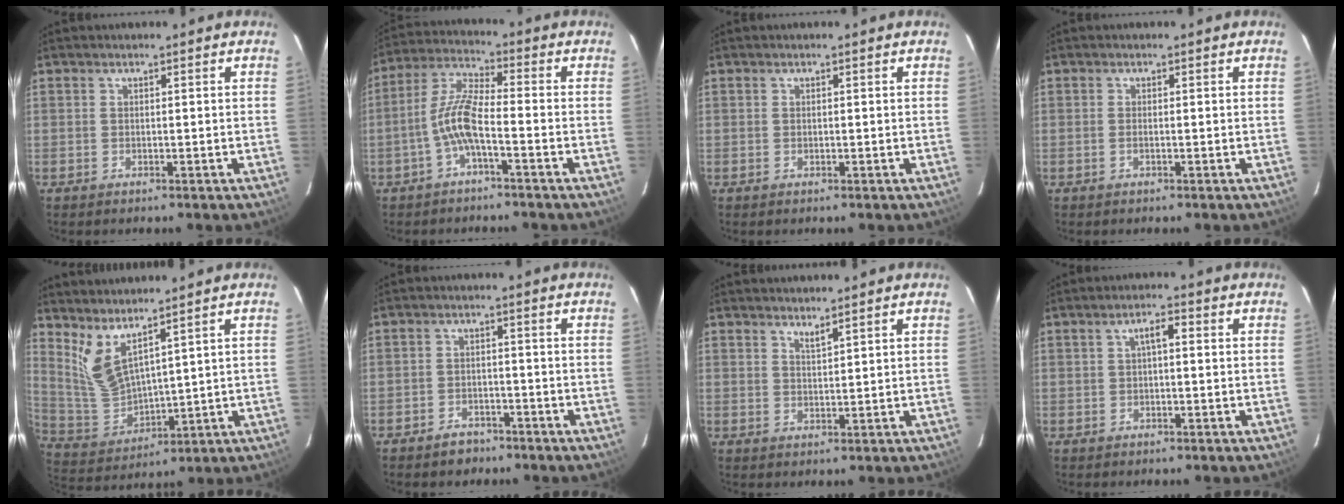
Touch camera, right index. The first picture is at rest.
{"total": 7.3, "force": [-3.0, 1.3, 6.5], "torque": [-0.149, 0.015, -0.060]}
{"total": 0.0}
{"total": 0.7, "force": [-0.3, 0.1, 0.7], "torque": [-0.015, 0.001, -0.006]}
{"total": 8.0, "force": [5.7, 2.2, 5.1], "torque": [-0.105, -0.016, 0.133]}
{"total": 4.3, "force": [-3.4, 2.4, 0.8], "torque": [-0.032, 0.013, -0.050]}
{"total": 1.7, "force": [1.5, -0.4, 0.7], "torque": [-0.014, -0.003, 0.025]}
{"total": 2.5, "force": [0.3, 0.5, 2.4], "torque": [-0.045, 0.011, 0.006]}